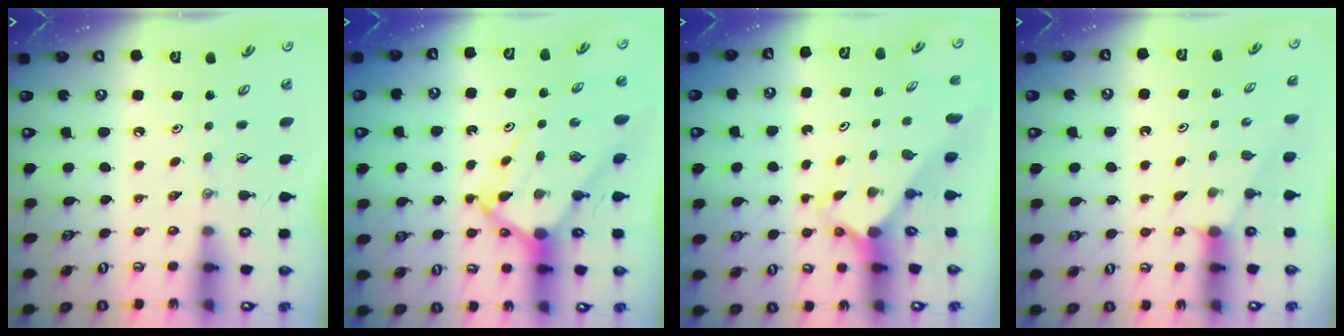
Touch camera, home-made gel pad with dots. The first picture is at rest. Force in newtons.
{"total": 9.9, "press": 9.8, "slide": 0.9}
{"total": 2.3, "press": 2.3, "slide": 0.2}
{"total": 2.0, "press": 2.0, "slide": 0.2}